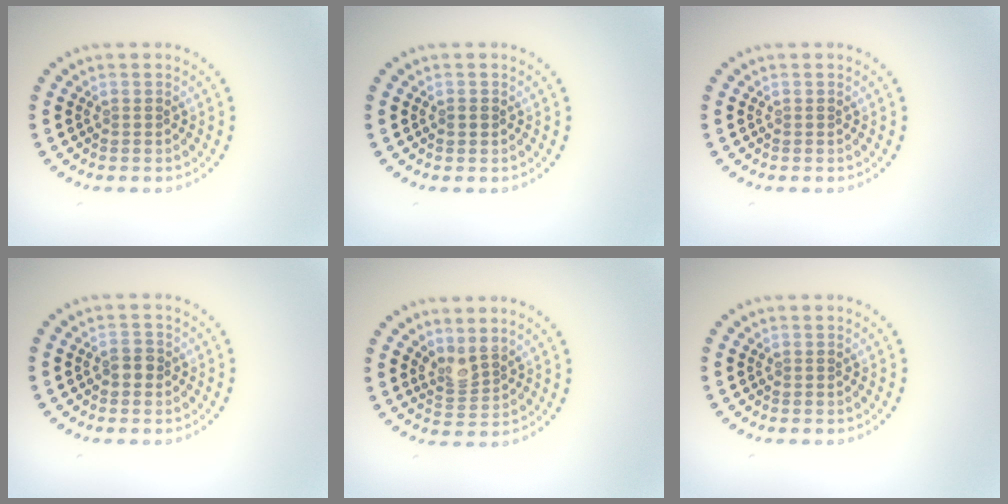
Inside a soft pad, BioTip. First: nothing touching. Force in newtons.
{"total": 0.9, "press": 0.9, "slide": 0.3}
{"total": 0.0}
{"total": 1.3, "press": 1.3, "slide": 0.5}
{"total": 2.0, "press": 1.6, "slide": 1.3}
{"total": 0.0}